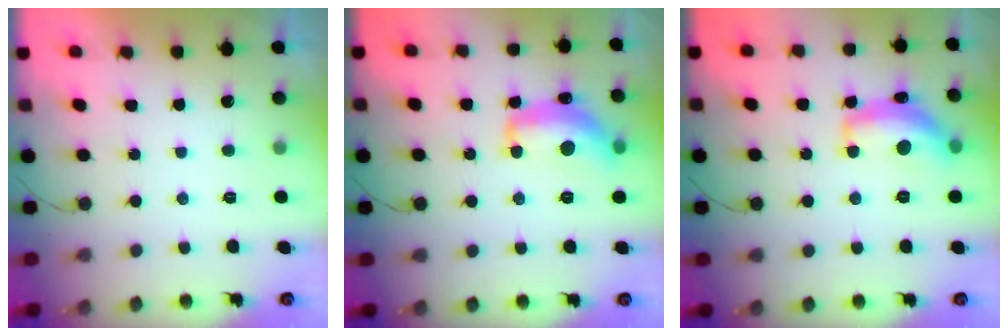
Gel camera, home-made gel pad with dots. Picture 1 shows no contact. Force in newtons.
{"total": 13.9, "press": 13.8, "slide": 0.7}
{"total": 14.1, "press": 14.1, "slide": 0.5}